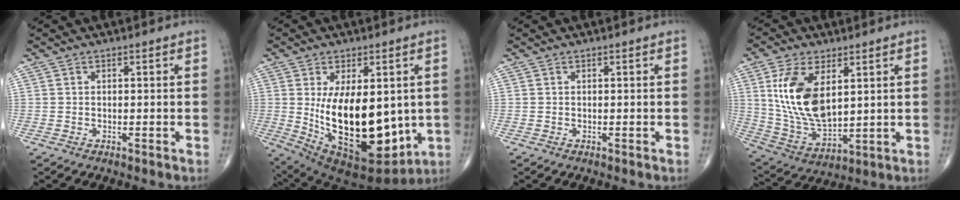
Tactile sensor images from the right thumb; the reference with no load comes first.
{"total": 22.3, "force": [-0.4, 11.4, 19.1], "torque": [-0.300, -0.033, 0.028]}
{"total": 0.0}
{"total": 15.4, "force": [4.3, 8.1, 12.4], "torque": [-0.232, -0.022, 0.097]}